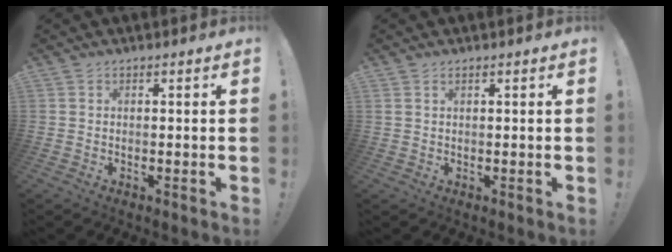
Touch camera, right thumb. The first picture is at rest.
{"total": 1.0, "force": [0.6, 0.4, 0.6], "torque": [-0.021, 0.004, 0.013]}